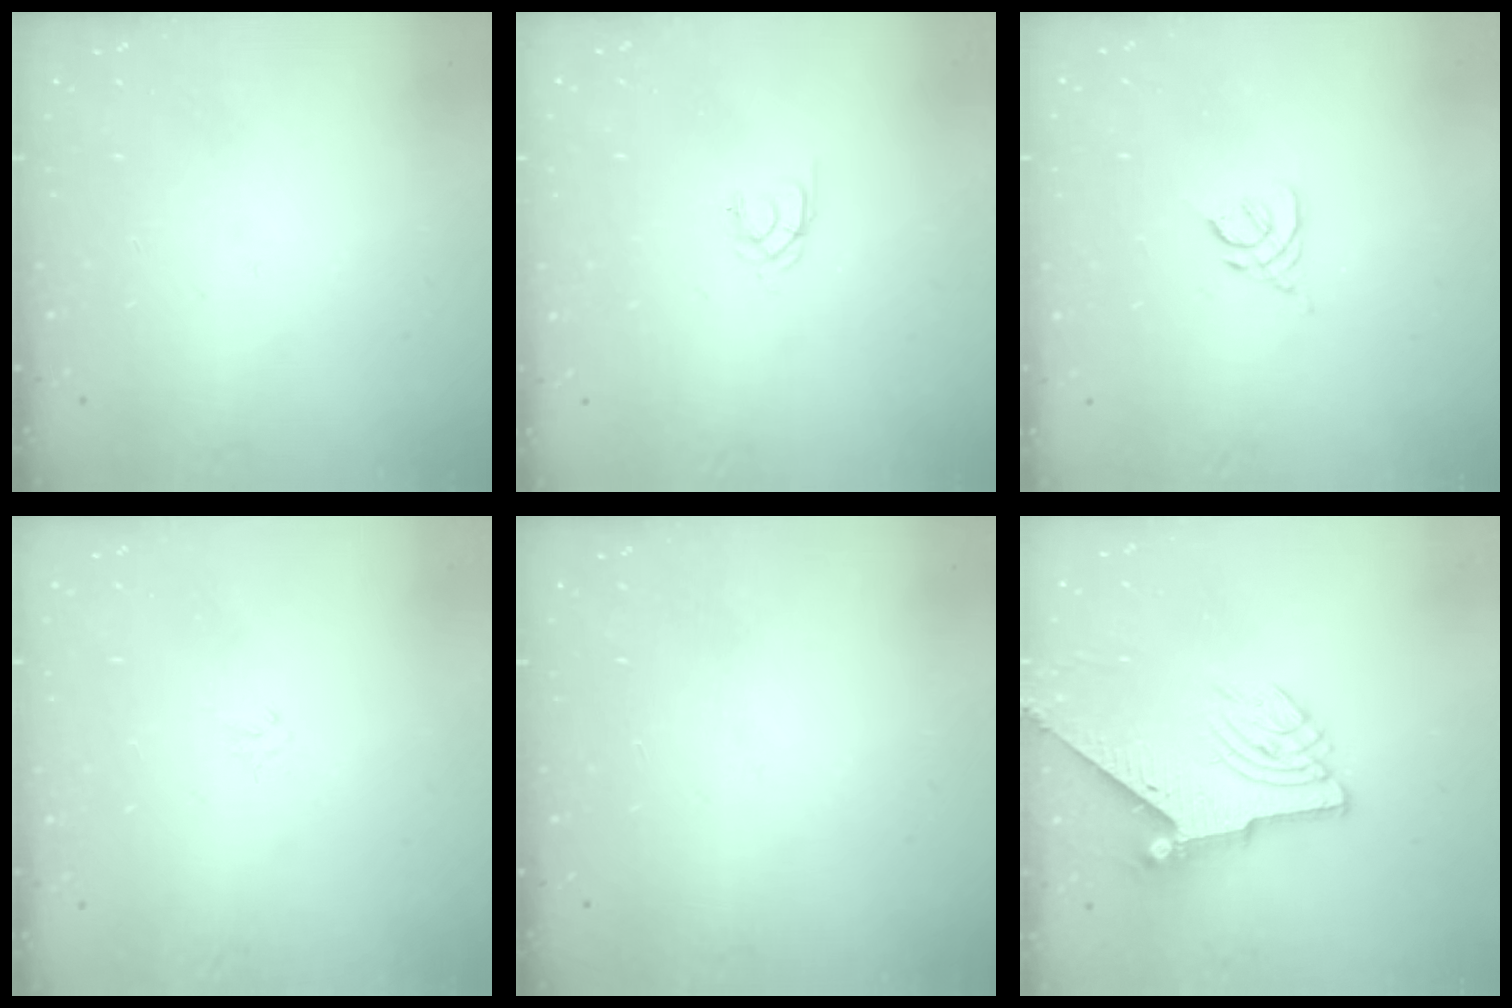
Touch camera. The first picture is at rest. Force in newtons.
{"total": 1.3, "press": 1.2, "slide": 0.3}
{"total": 2.8, "press": 2.8, "slide": 0.7}
{"total": 0.7, "press": 0.5, "slide": 0.4}
{"total": 0.0}
{"total": 7.4, "press": 7.3, "slide": 0.9}